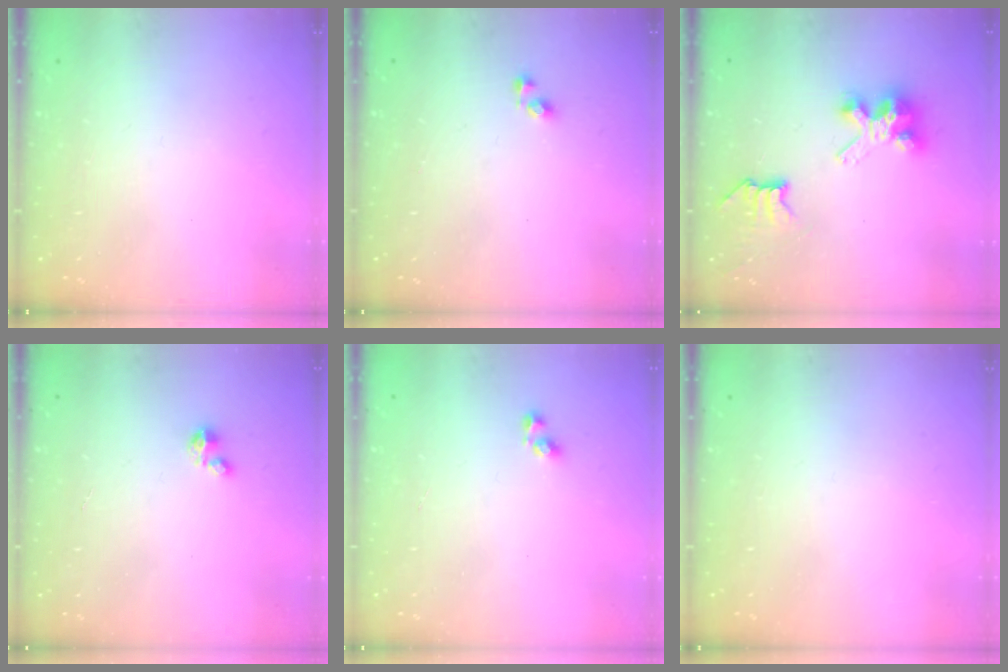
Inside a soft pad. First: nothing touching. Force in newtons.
{"total": 3.7, "press": 3.7, "slide": 0.5}
{"total": 7.4, "press": 7.4, "slide": 0.0}
{"total": 2.0, "press": 2.0, "slide": 0.1}
{"total": 3.2, "press": 3.1, "slide": 0.6}
{"total": 0.0}